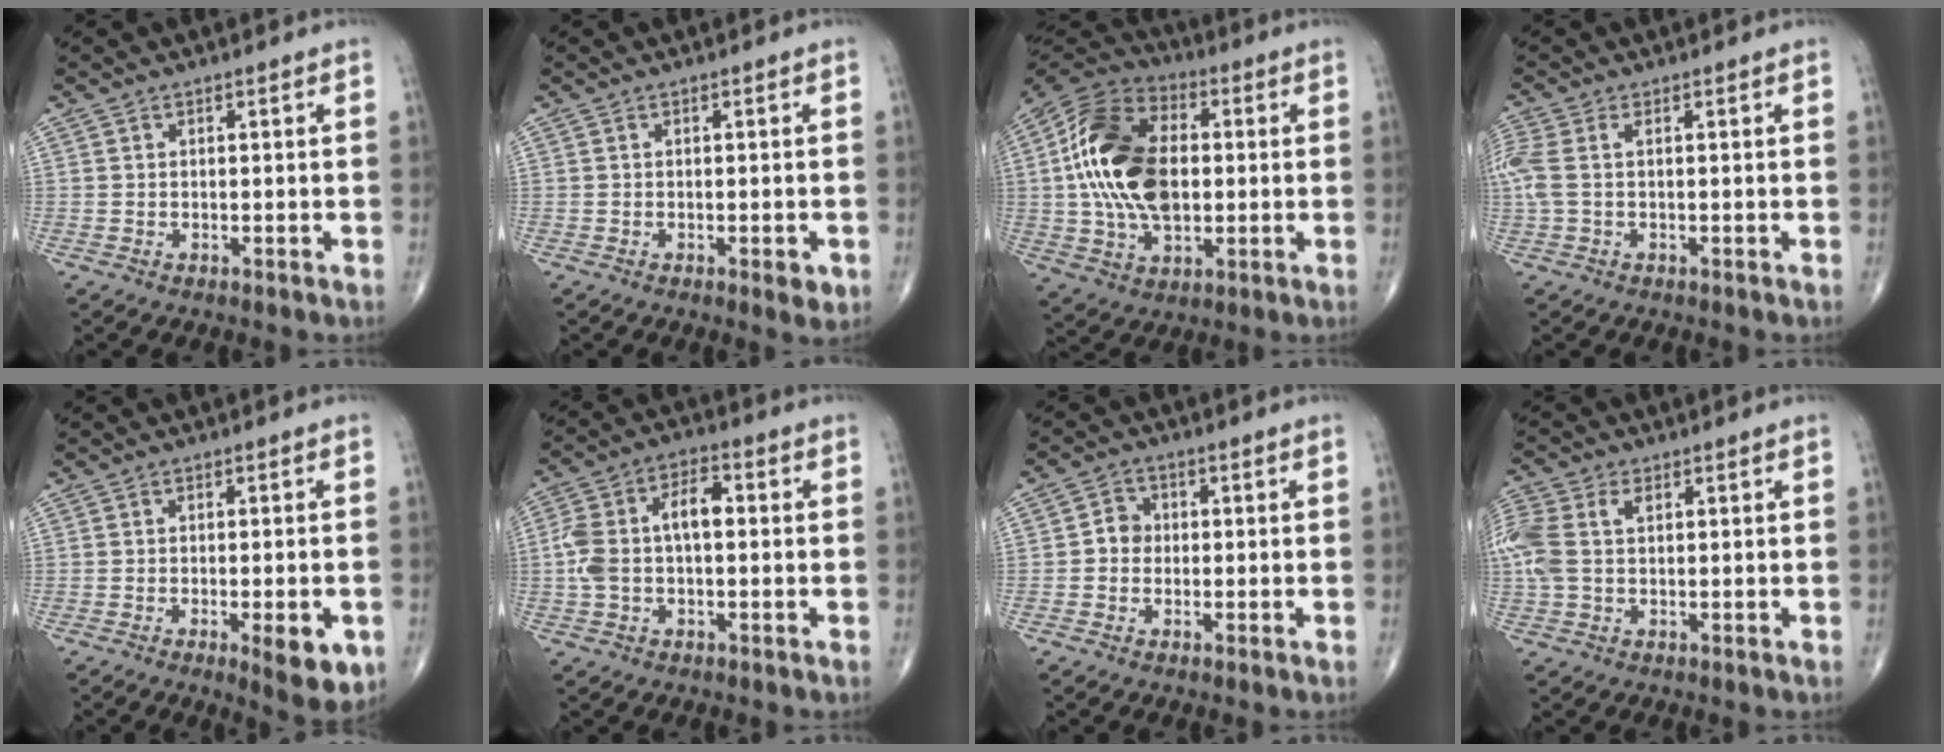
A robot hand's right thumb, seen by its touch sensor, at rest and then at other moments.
{"total": 2.5, "force": [-0.9, 0.9, 2.2], "torque": [-0.024, -0.003, -0.010]}
{"total": 20.8, "force": [1.2, 12.7, 16.4], "torque": [-0.306, 0.010, 0.017]}
{"total": 5.3, "force": [0.4, 2.5, 4.7], "torque": [-0.152, 0.017, 0.009]}
{"total": 8.0, "force": [-2.8, 2.5, 7.1], "torque": [-0.080, -0.006, -0.032]}
{"total": 10.5, "force": [0.1, 5.8, 8.8], "torque": [-0.186, 0.038, 0.000]}
{"total": 3.4, "force": [-0.2, 3.1, 1.5], "torque": [-0.007, 0.011, -0.013]}
{"total": 9.7, "force": [1.7, 6.2, 7.3], "torque": [-0.205, 0.028, 0.037]}